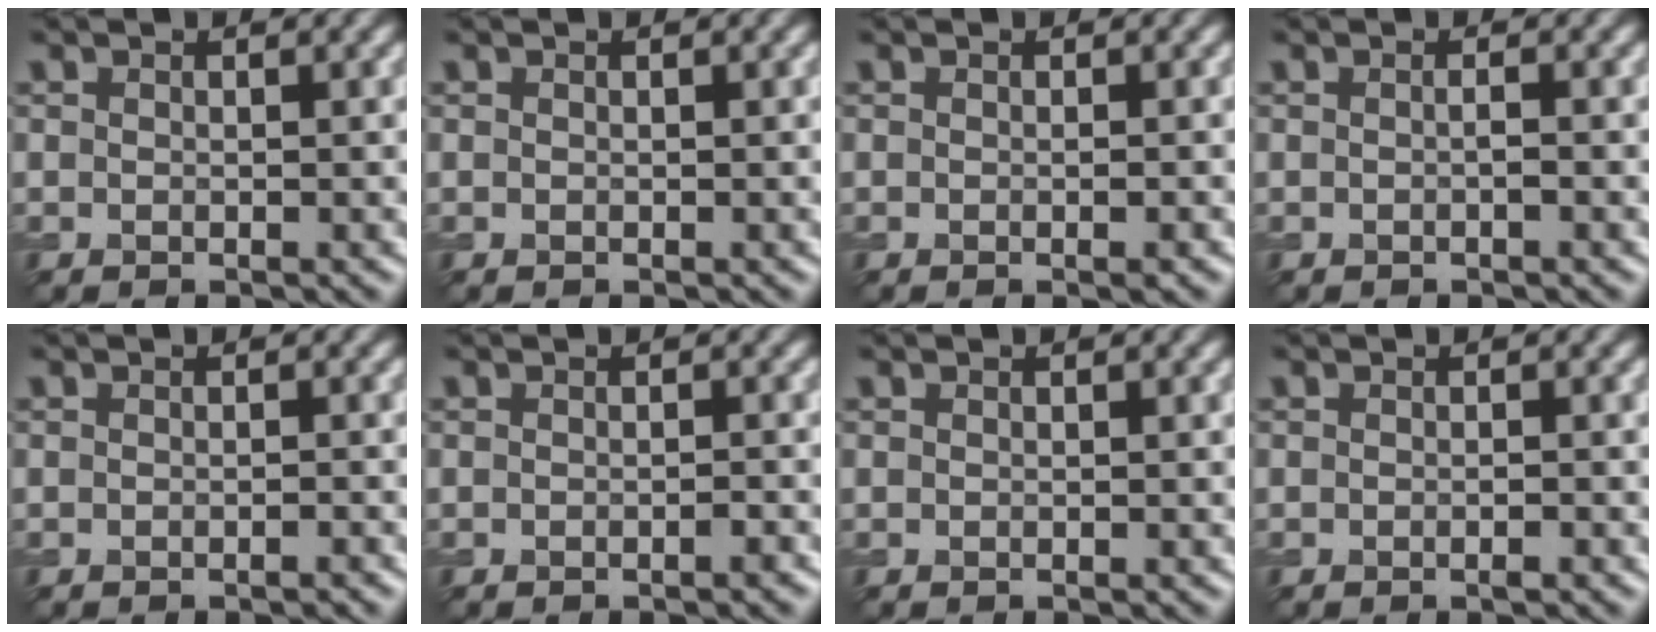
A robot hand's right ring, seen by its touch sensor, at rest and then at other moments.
{"total": 0.0}
{"total": 0.8, "force": [-0.4, 0.0, 0.7], "torque": [-0.013, 0.000, -0.011]}
{"total": 0.7, "force": [-0.4, 0.0, 0.5], "torque": [-0.014, 0.000, -0.012]}
{"total": 0.6, "force": [-0.4, 0.0, 0.5], "torque": [-0.011, -0.002, -0.014]}
{"total": 0.6, "force": [-0.5, 0.0, 0.4], "torque": [-0.010, -0.003, -0.013]}
{"total": 0.0}
{"total": 0.7, "force": [-0.5, 0.0, 0.5], "torque": [-0.011, -0.002, -0.012]}